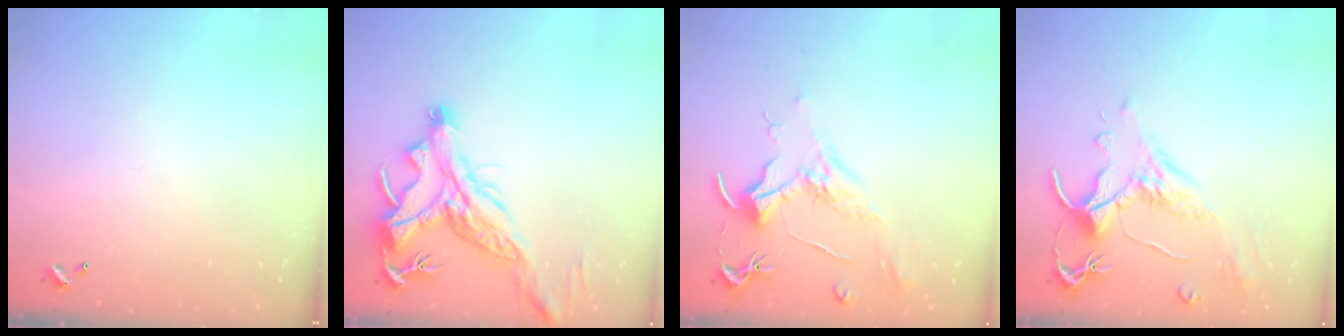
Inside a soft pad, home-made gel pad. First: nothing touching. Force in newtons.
{"total": 4.7, "press": 4.5, "slide": 1.2}
{"total": 2.0, "press": 1.7, "slide": 0.9}
{"total": 1.6, "press": 1.1, "slide": 1.1}